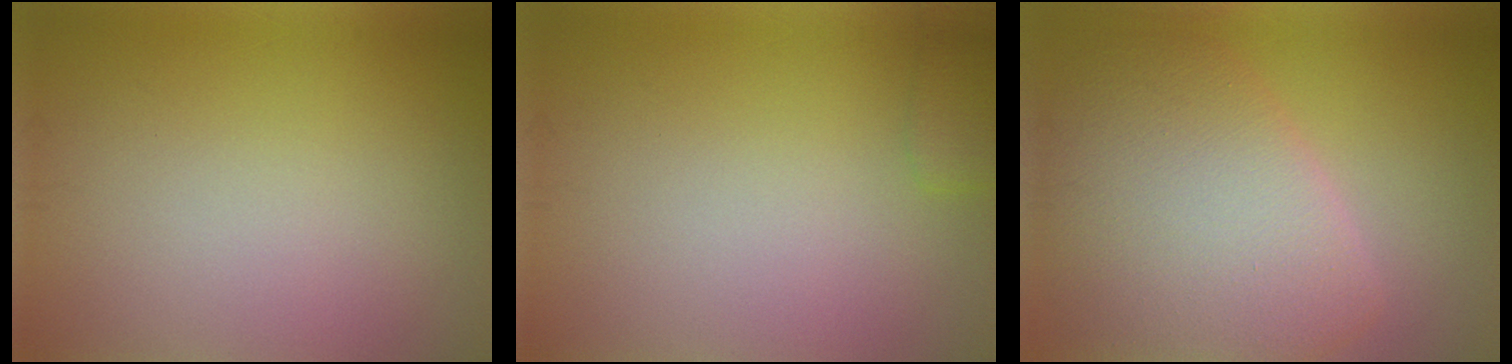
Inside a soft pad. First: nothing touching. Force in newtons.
{"total": 1.5, "press": 1.5, "slide": 0.1}
{"total": 9.3, "press": 9.2, "slide": 0.8}